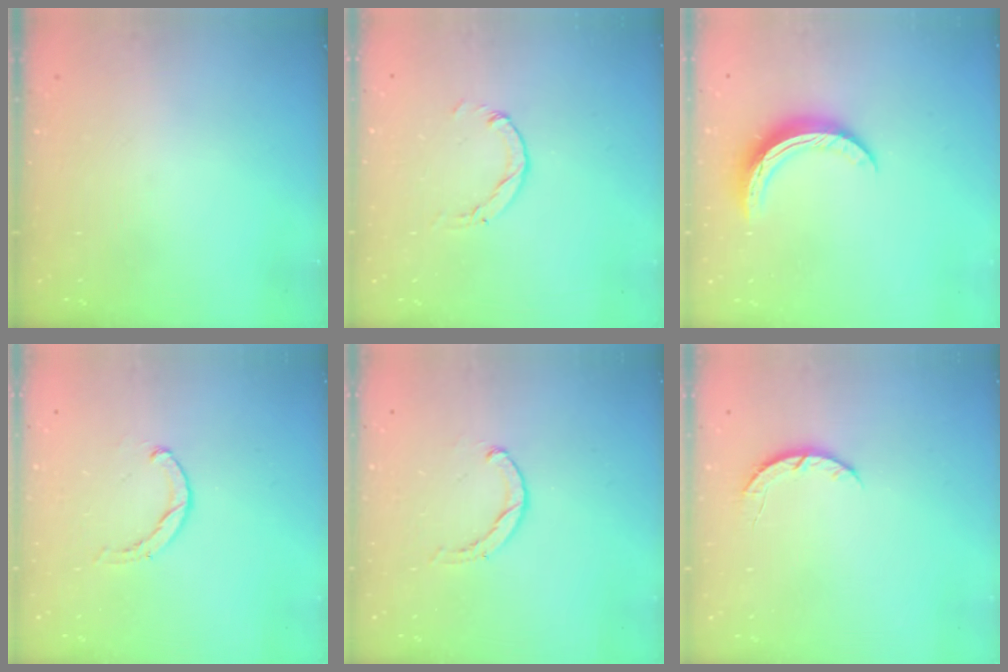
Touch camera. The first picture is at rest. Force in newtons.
{"total": 1.5, "press": 1.5, "slide": 0.2}
{"total": 10.4, "press": 10.3, "slide": 0.5}
{"total": 0.6, "press": 0.6, "slide": 0.2}
{"total": 0.6, "press": 0.6, "slide": 0.2}
{"total": 3.8, "press": 3.7, "slide": 0.7}